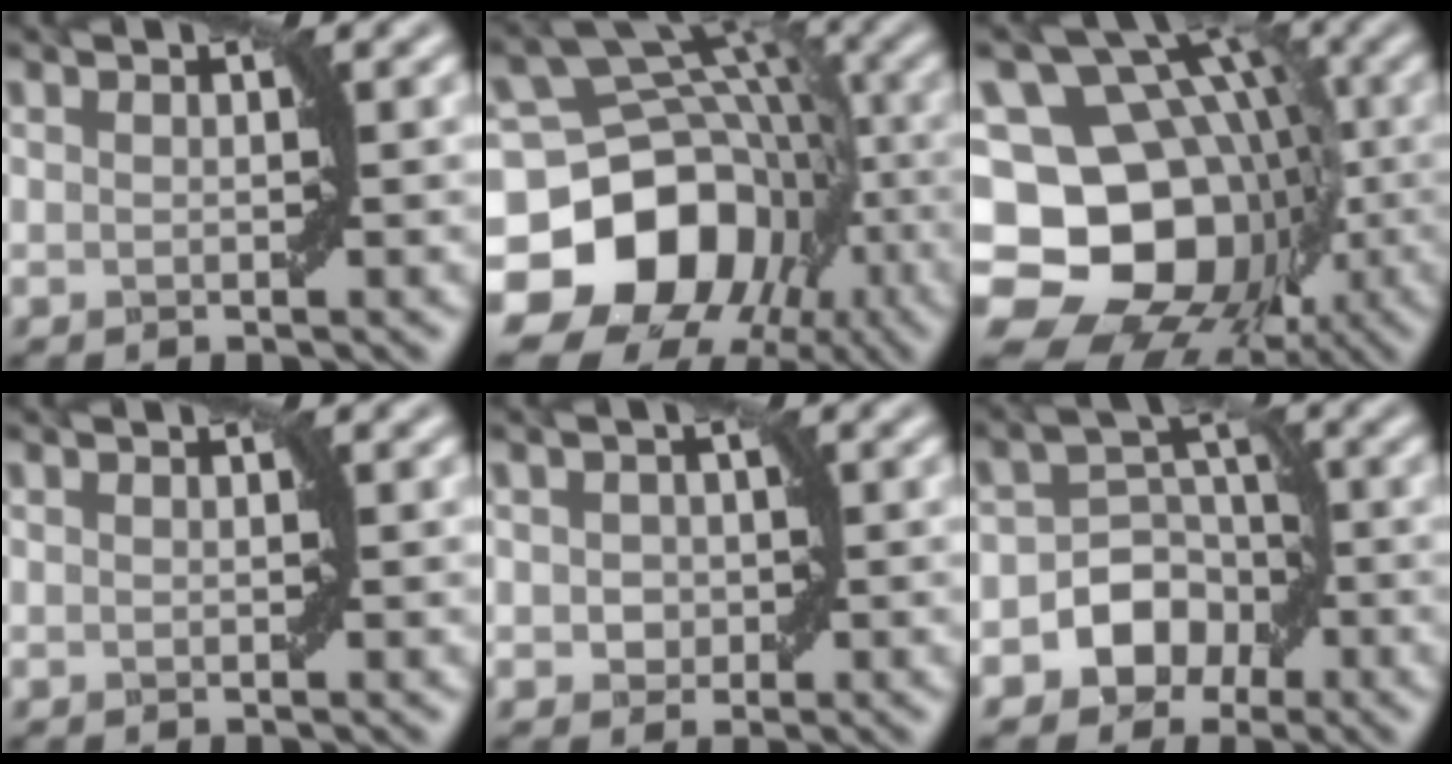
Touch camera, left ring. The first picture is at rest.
{"total": 16.5, "force": [-6.3, 13.5, 7.3], "torque": [-0.119, -0.005, -0.129]}
{"total": 18.0, "force": [-3.5, 15.1, 9.1], "torque": [-0.127, 0.023, -0.091]}
{"total": 0.0}
{"total": 1.6, "force": [-0.1, 1.4, 0.7], "torque": [-0.008, -0.001, -0.004]}
{"total": 5.5, "force": [-2.4, 4.4, 2.1], "torque": [0.003, 0.017, -0.066]}